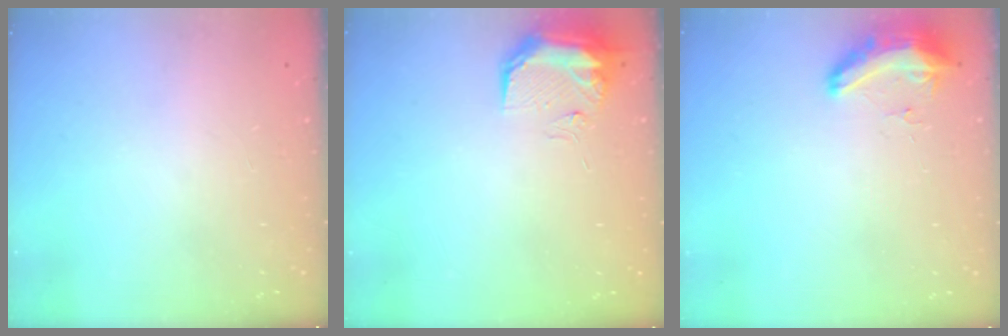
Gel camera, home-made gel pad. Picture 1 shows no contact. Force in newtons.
{"total": 9.0, "press": 9.0, "slide": 0.9}
{"total": 8.3, "press": 8.3, "slide": 0.9}